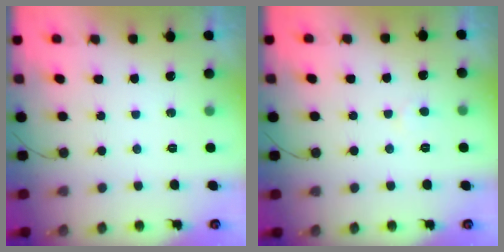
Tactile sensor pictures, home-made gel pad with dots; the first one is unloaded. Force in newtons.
{"total": 2.8, "press": 2.8, "slide": 0.3}